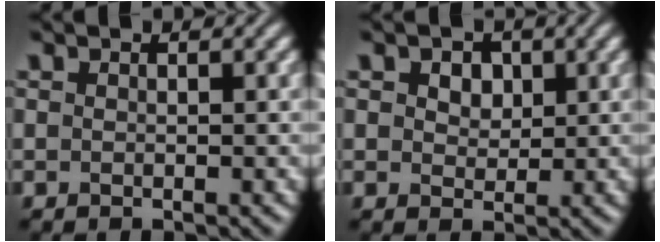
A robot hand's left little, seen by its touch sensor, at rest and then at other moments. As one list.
[{"total": 3.1, "force": [1.3, 2.1, 1.8], "torque": [-0.029, 0.012, 0.008]}]